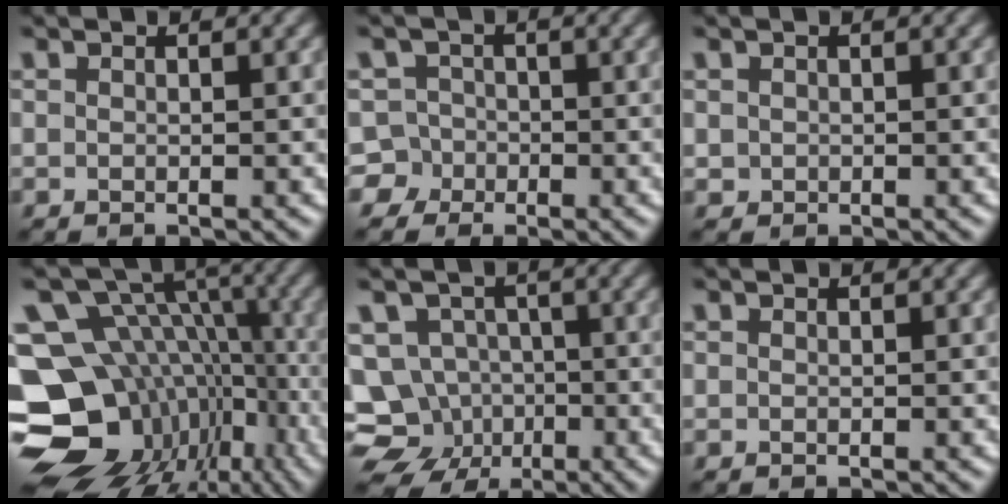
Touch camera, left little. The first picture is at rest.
{"total": 6.0, "force": [-3.2, 5.0, 0.8], "torque": [-0.005, 0.004, -0.078]}
{"total": 0.5, "force": [0.0, 0.5, 0.1], "torque": [0.002, -0.003, 0.005]}
{"total": 17.0, "force": [-4.3, 13.1, 9.9], "torque": [-0.195, 0.006, -0.027]}
{"total": 10.3, "force": [-4.4, 8.6, 3.4], "torque": [-0.045, -0.004, -0.086]}
{"total": 0.0}